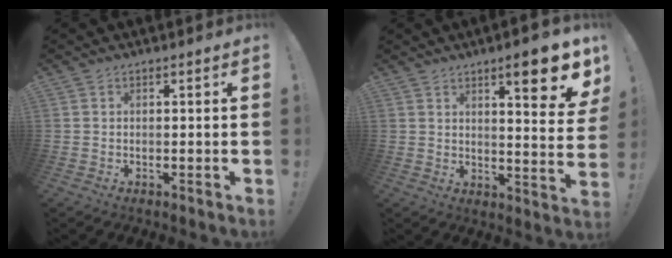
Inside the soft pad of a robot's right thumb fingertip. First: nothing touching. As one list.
[{"total": 11.8, "force": [6.5, 1.7, 9.7], "torque": [-0.111, -0.048, 0.092]}]